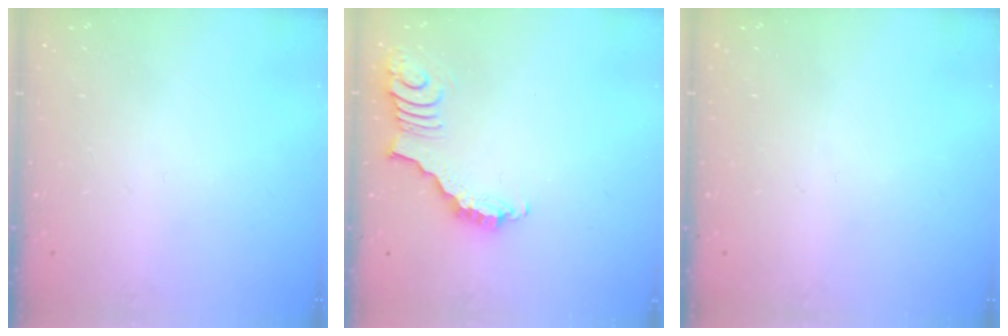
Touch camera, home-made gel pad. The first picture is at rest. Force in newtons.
{"total": 3.8, "press": 3.8, "slide": 0.7}
{"total": 0.0}